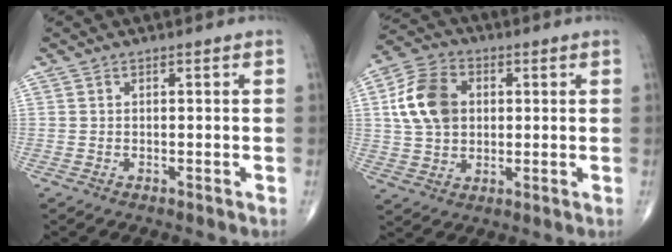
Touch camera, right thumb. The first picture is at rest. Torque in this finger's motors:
{"motor_torque": [1.21, 2.02, 0.16, 0.07, 0.36]}